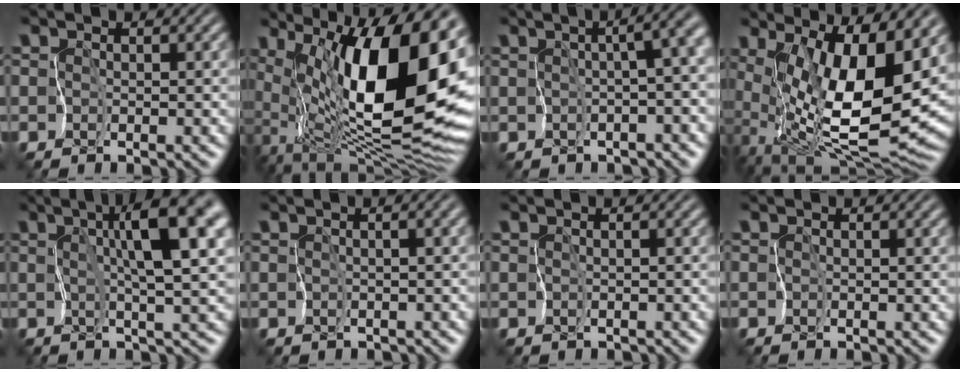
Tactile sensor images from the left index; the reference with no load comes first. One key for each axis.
{"total": 16.3, "fx": 4.0, "fy": 5.5, "fz": 14.8, "tx": -0.213, "ty": -0.004, "tz": 0.068}
{"total": 4.6, "fx": -0.7, "fy": 1.4, "fz": 4.4, "tx": -0.050, "ty": 0.004, "tz": -0.007}
{"total": 13.2, "fx": 2.4, "fy": 4.1, "fz": 12.3, "tx": -0.197, "ty": -0.024, "tz": 0.058}
{"total": 8.8, "fx": 2.6, "fy": 1.3, "fz": 8.3, "tx": -0.131, "ty": 0.015, "tz": 0.043}
{"total": 2.4, "fx": -0.1, "fy": 1.3, "fz": 2.0, "tx": -0.013, "ty": -0.003, "tz": 0.000}
{"total": 0.0}
{"total": 0.5, "fx": 0.0, "fy": 0.2, "fz": 0.5, "tx": -0.008, "ty": -0.001, "tz": 0.000}